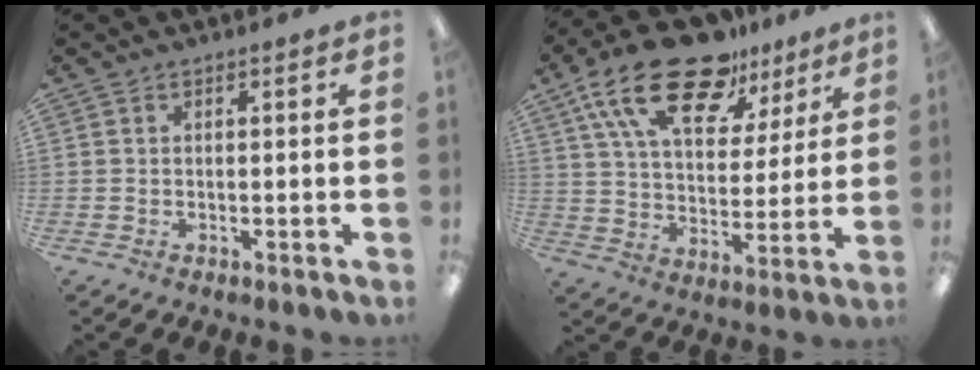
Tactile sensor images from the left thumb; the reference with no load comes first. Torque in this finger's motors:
{"motor_torque": [0.37, 0.42, 1.82, -0.95, 0.38]}